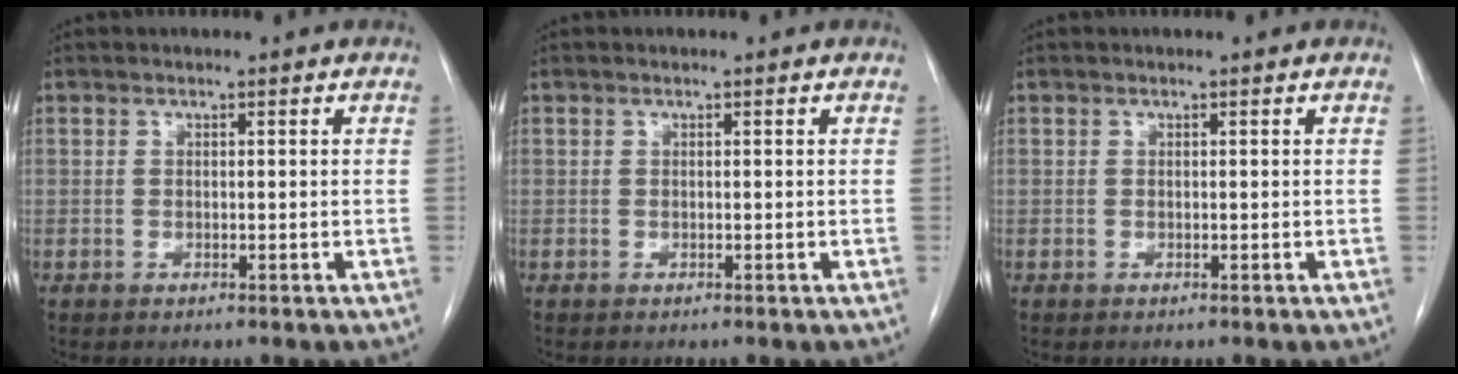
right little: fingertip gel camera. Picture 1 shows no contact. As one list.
[{"total": 0.0}, {"total": 0.0}]